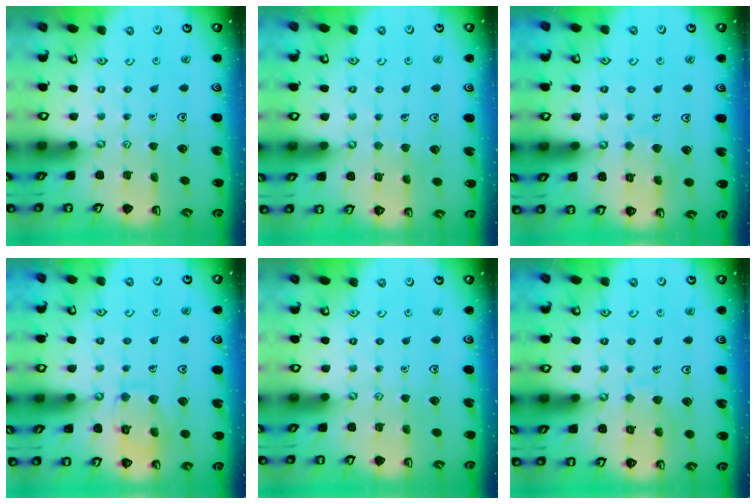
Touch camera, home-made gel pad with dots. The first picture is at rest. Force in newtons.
{"total": 4.3, "press": 4.3, "slide": 0.3}
{"total": 6.1, "press": 6.1, "slide": 0.6}
{"total": 11.0, "press": 11.0, "slide": 0.9}
{"total": 0.0}
{"total": 7.1, "press": 7.1, "slide": 0.7}